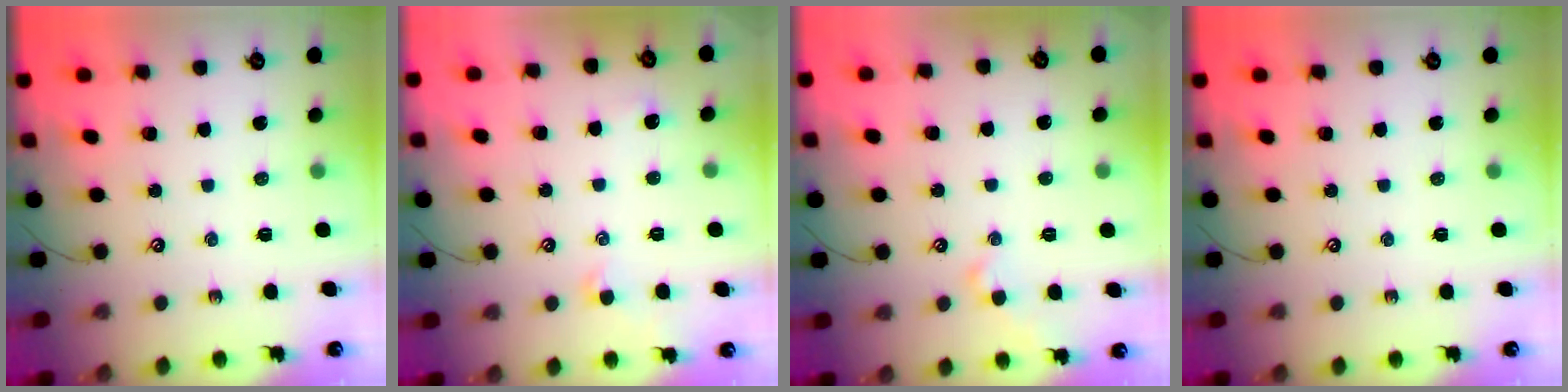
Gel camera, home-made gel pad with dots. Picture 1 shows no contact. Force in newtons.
{"total": 0.9, "press": 0.7, "slide": 0.6}
{"total": 1.3, "press": 1.2, "slide": 0.4}
{"total": 0.0}